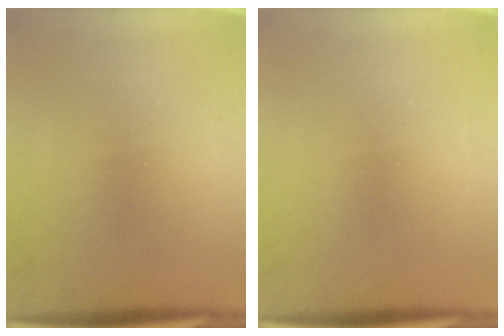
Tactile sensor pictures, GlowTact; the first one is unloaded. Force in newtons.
{"total": 0.0}